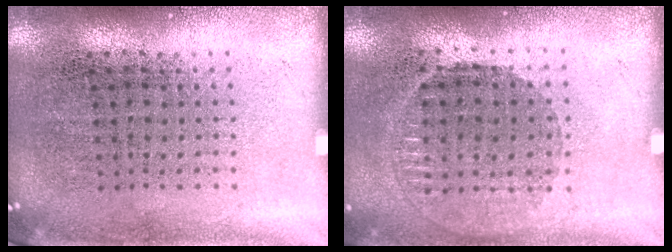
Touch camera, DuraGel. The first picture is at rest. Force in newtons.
{"total": 0.9, "press": 0.8, "slide": 0.3}